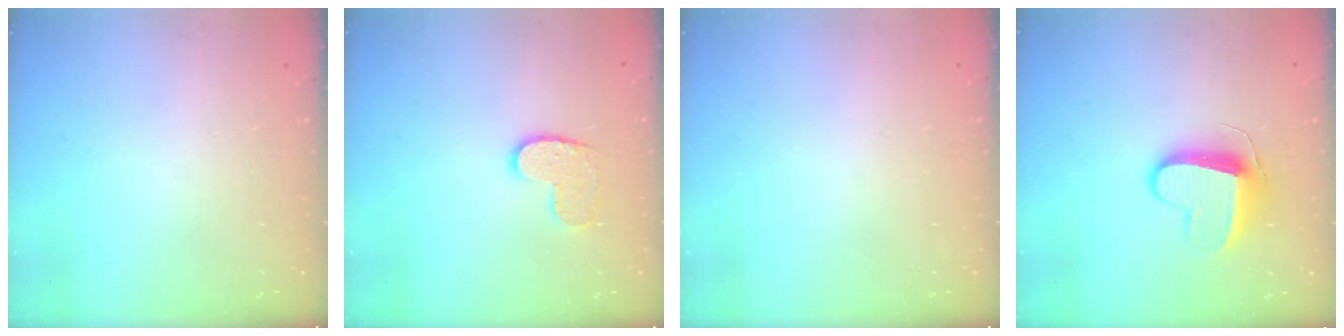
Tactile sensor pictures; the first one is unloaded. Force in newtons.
{"total": 7.9, "press": 7.9, "slide": 0.3}
{"total": 0.6, "press": 0.6, "slide": 0.2}
{"total": 10.4, "press": 10.4, "slide": 0.5}